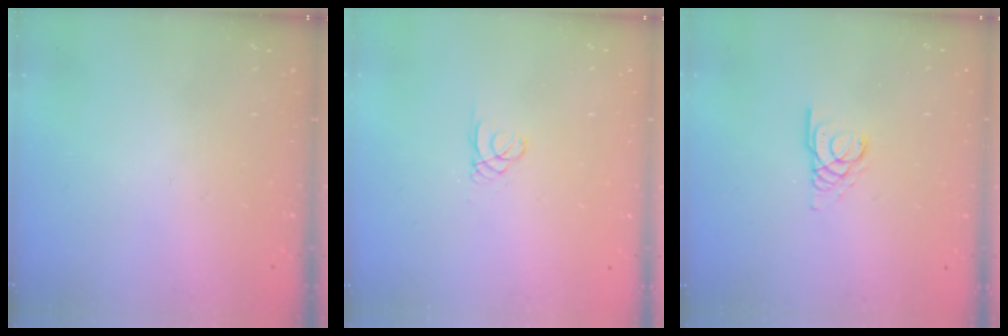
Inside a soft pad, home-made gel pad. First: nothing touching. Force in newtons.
{"total": 0.6, "press": 0.6, "slide": 0.1}
{"total": 3.4, "press": 3.4, "slide": 0.3}